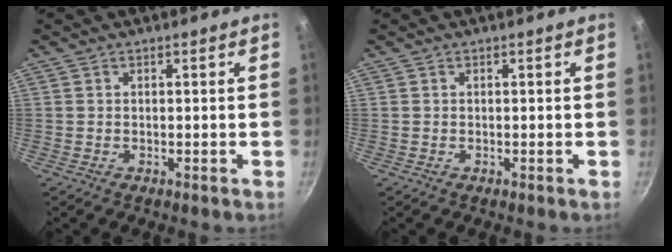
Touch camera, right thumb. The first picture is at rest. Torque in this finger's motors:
{"motor_torque": [0.01, 0.00, 0.05, 0.04, 0.01]}